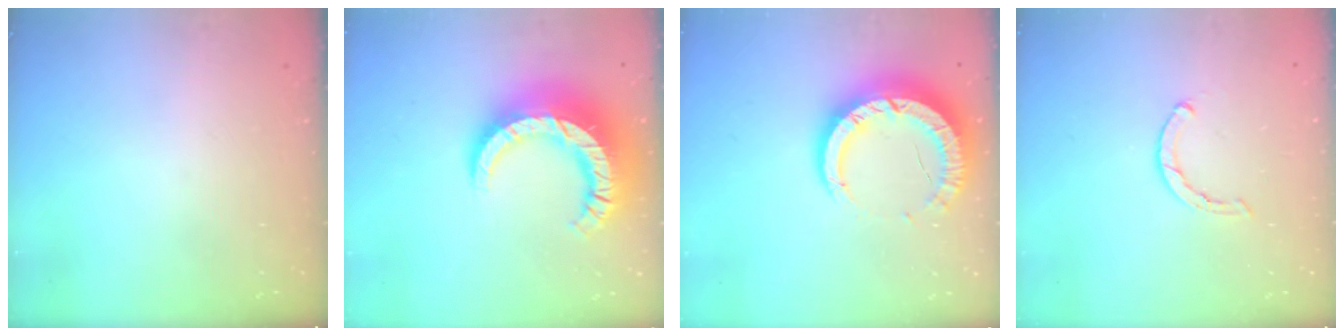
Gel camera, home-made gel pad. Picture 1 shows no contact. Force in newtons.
{"total": 18.8, "press": 18.7, "slide": 2.1}
{"total": 14.1, "press": 14.1, "slide": 1.2}
{"total": 0.5, "press": 0.5, "slide": 0.2}